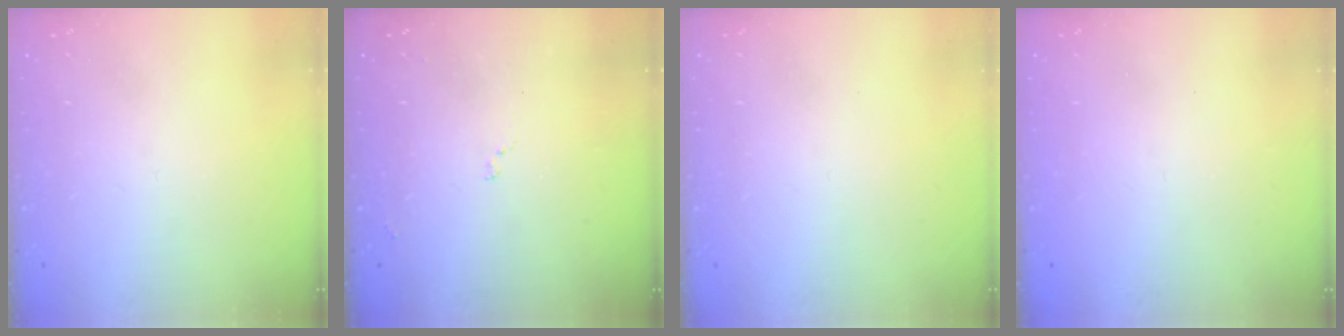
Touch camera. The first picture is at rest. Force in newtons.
{"total": 8.0, "press": 7.9, "slide": 0.7}
{"total": 0.0}
{"total": 1.5, "press": 1.3, "slide": 0.9}